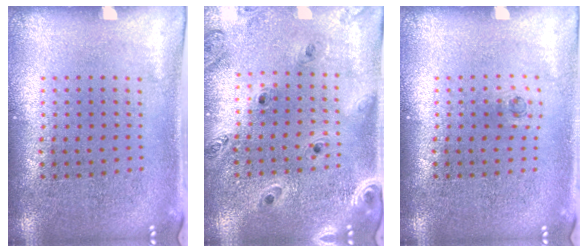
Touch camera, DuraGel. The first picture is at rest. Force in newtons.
{"total": 1.4, "press": 1.3, "slide": 0.2}
{"total": 0.5, "press": 0.2, "slide": 0.4}